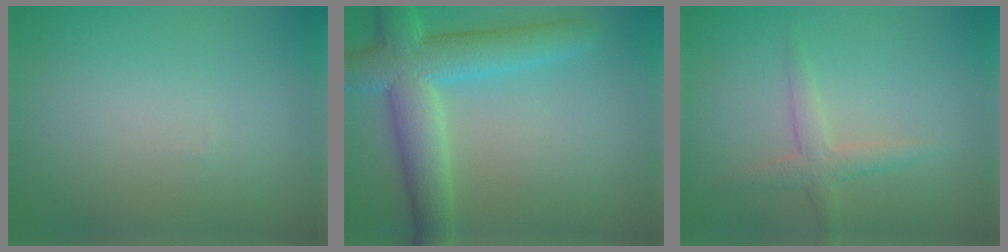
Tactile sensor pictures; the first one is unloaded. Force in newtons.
{"total": 7.5, "press": 7.5, "slide": 0.4}
{"total": 2.1, "press": 2.1, "slide": 0.1}